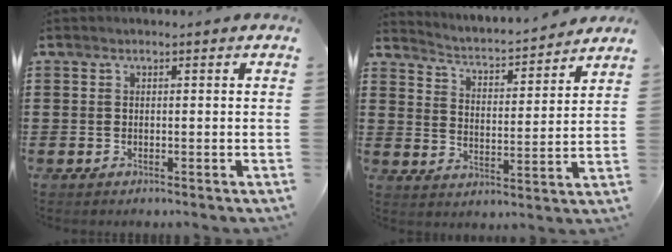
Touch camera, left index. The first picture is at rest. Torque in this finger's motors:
{"motor_torque": [1.09, -1.04, 0.17, 0.06]}